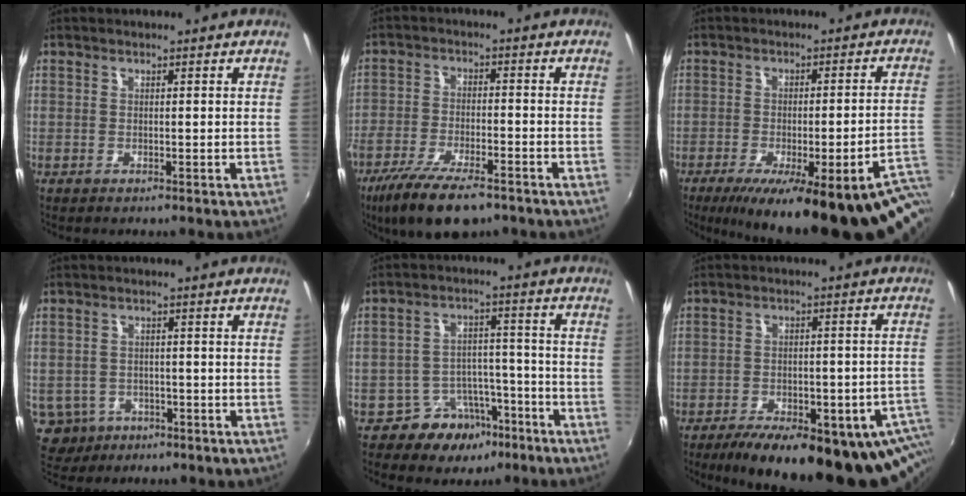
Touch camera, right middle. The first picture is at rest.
{"total": 12.6, "force": [-9.0, 3.8, 8.0], "torque": [-0.180, -0.035, -0.162]}
{"total": 26.2, "force": [-18.2, 5.9, 18.0], "torque": [-0.238, -0.035, -0.234]}
{"total": 8.5, "force": [-3.7, 7.1, 2.8], "torque": [-0.088, -0.007, -0.041]}
{"total": 9.4, "force": [-6.5, 6.4, 2.6], "torque": [-0.053, 0.026, -0.085]}
{"total": 26.0, "force": [-19.2, 8.5, 15.3], "torque": [-0.213, -0.030, -0.247]}